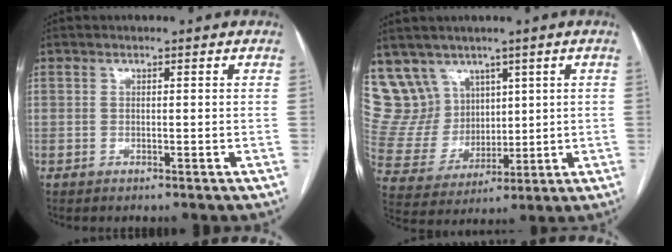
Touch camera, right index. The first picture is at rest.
{"total": 10.7, "force": [7.2, 7.8, 1.1], "torque": [-0.039, 0.042, 0.164]}